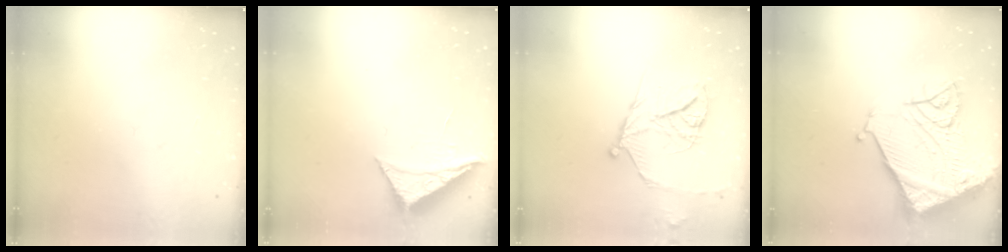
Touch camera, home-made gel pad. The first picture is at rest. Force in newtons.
{"total": 7.1, "press": 7.1, "slide": 0.2}
{"total": 15.4, "press": 15.3, "slide": 1.5}
{"total": 20.1, "press": 19.9, "slide": 2.6}